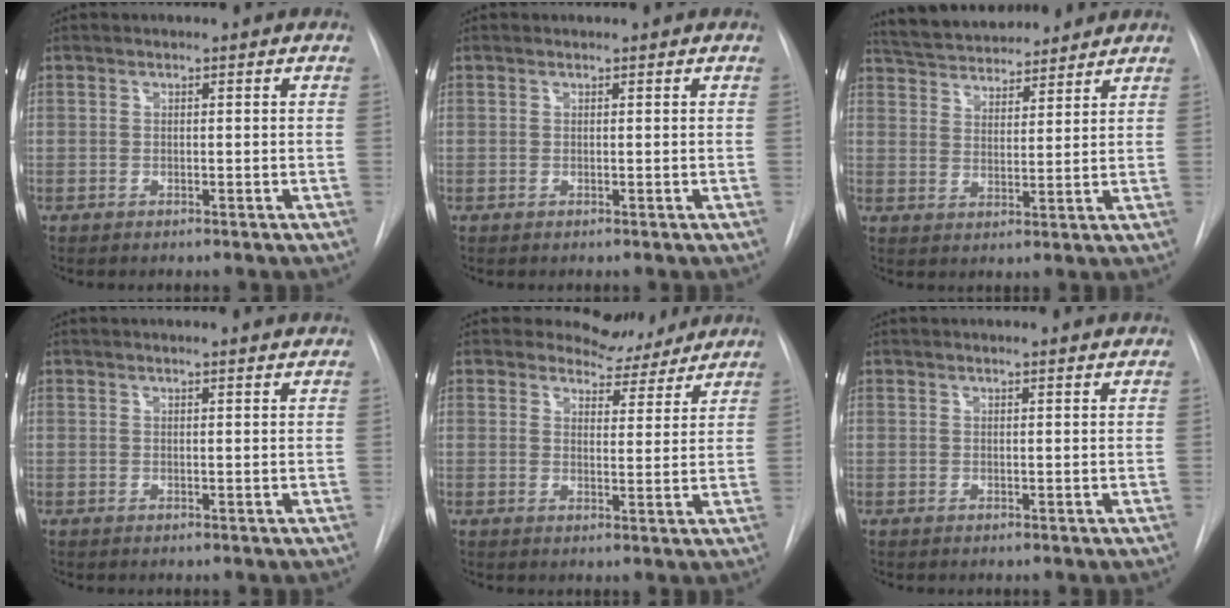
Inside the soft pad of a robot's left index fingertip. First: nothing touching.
{"total": 0.0}
{"total": 13.0, "force": [12.0, 3.0, 3.9], "torque": [-0.063, 0.022, 0.192]}
{"total": 3.5, "force": [3.3, 0.0, 1.3], "torque": [-0.018, 0.008, 0.030]}
{"total": 5.2, "force": [4.8, 2.0, -0.4], "torque": [0.012, -0.015, 0.055]}
{"total": 2.7, "force": [2.5, 0.0, 0.9], "torque": [-0.015, 0.007, 0.022]}